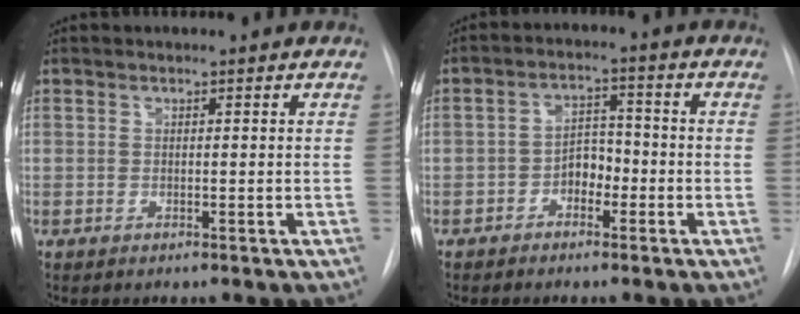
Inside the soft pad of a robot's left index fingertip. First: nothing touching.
{"total": 4.1, "force": [-2.0, 2.5, 2.6], "torque": [-0.041, 0.013, -0.039]}